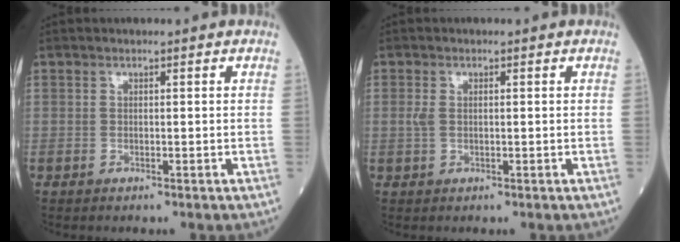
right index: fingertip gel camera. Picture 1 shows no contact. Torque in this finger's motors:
{"motor_torque": [-0.04, -0.10, 0.00, 0.00]}